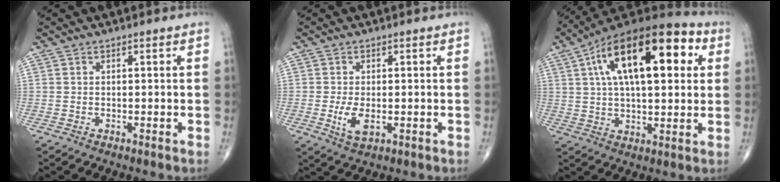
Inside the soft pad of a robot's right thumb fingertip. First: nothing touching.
{"total": 4.3, "force": [-0.8, 2.1, 3.7], "torque": [-0.075, -0.010, -0.010]}
{"total": 23.6, "force": [7.3, 10.4, 19.9], "torque": [-0.313, 0.018, 0.110]}